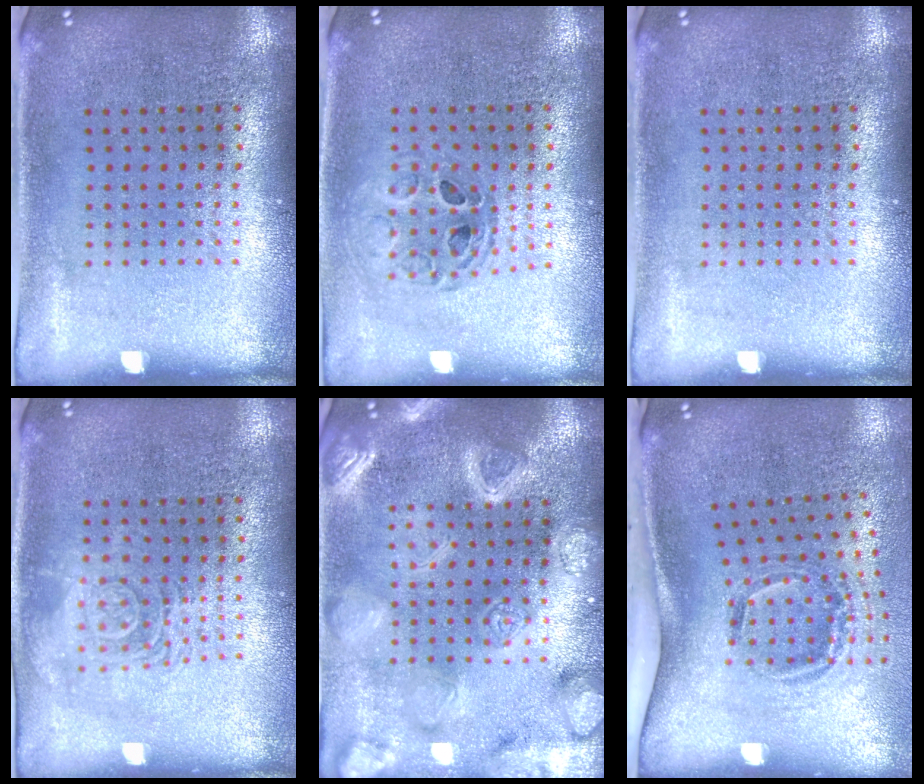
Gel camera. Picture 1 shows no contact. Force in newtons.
{"total": 0.8, "press": 0.8, "slide": 0.1}
{"total": 0.0}
{"total": 2.8, "press": 2.8, "slide": 0.4}
{"total": 5.5, "press": 5.5, "slide": 0.7}
{"total": 2.0, "press": 1.2, "slide": 1.7}